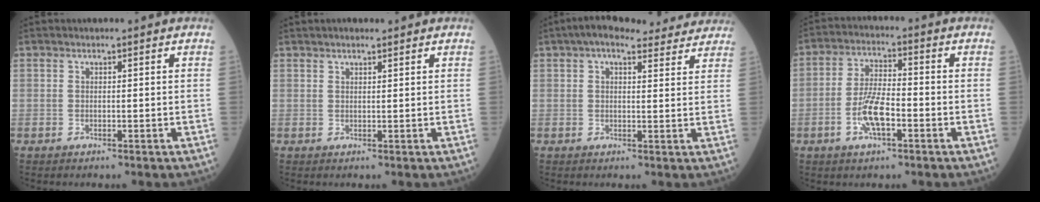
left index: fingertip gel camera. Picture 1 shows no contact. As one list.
[{"total": 1.9, "force": [1.6, 0.5, 1.0], "torque": [-0.015, 0.012, 0.023]}, {"total": 12.1, "force": [10.4, 3.5, 5.1], "torque": [-0.058, 0.039, 0.120]}, {"total": 7.0, "force": [-2.7, 2.1, 6.1], "torque": [-0.127, -0.001, -0.054]}]